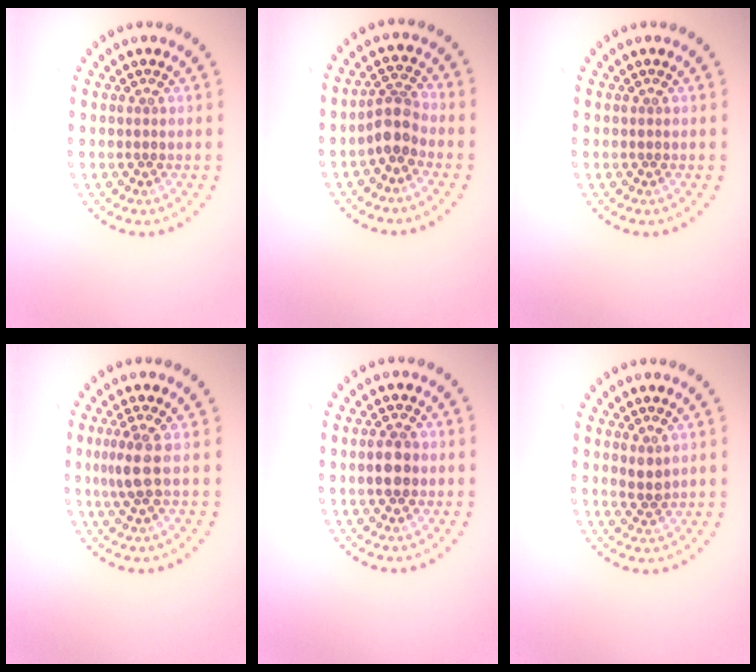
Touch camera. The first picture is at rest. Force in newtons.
{"total": 2.7, "press": 2.2, "slide": 1.5}
{"total": 0.0}
{"total": 2.1, "press": 1.7, "slide": 1.2}
{"total": 2.2, "press": 2.2, "slide": 0.1}
{"total": 1.5, "press": 1.3, "slide": 0.8}